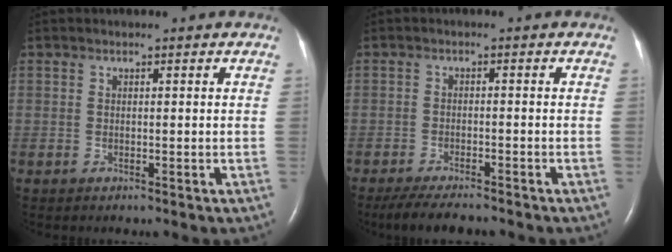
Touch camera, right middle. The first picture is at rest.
{"total": 7.4, "force": [-6.4, 1.2, 3.5], "torque": [-0.056, -0.017, -0.100]}